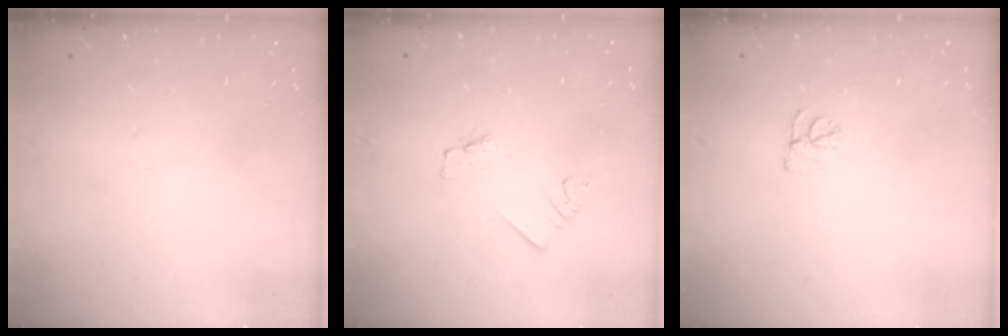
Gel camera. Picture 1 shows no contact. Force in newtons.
{"total": 1.6, "press": 1.6, "slide": 0.1}
{"total": 5.6, "press": 5.5, "slide": 0.6}